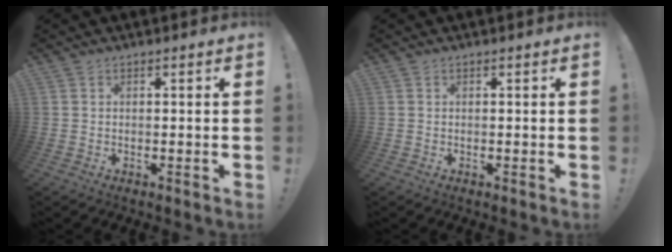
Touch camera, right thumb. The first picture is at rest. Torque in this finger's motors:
{"motor_torque": [-0.05, -0.10, 0.14, -0.08, -0.04]}